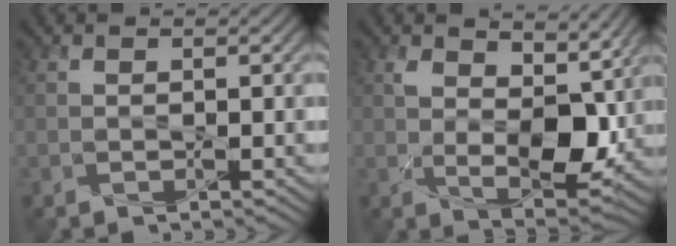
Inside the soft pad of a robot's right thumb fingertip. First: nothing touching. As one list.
[{"total": 7.9, "force": [2.9, 4.3, 6.0], "torque": [-0.118, -0.018, 0.052]}]